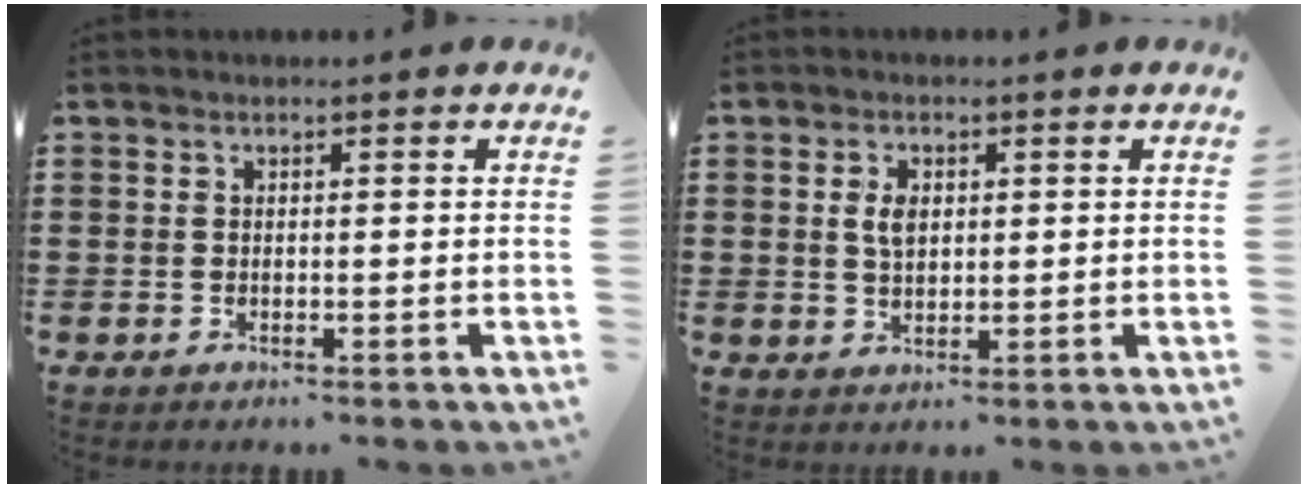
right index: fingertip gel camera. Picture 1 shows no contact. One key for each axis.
{"total": 3.1, "fx": 0.7, "fy": 1.8, "fz": 2.4, "tx": -0.053, "ty": 0.008, "tz": 0.011}